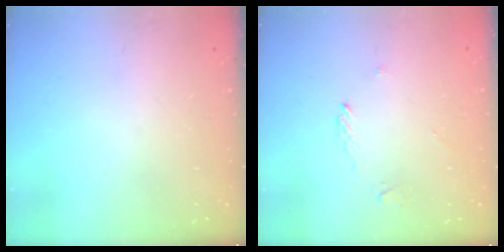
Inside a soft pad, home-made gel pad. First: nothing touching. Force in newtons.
{"total": 2.0, "press": 2.0, "slide": 0.2}